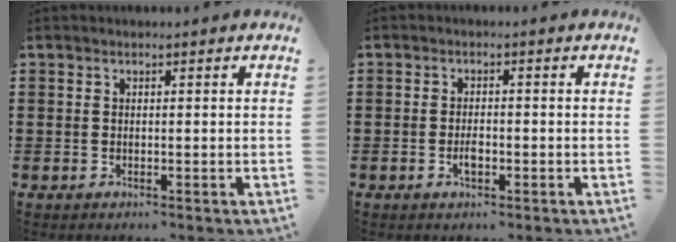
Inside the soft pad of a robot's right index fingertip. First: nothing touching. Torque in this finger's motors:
{"motor_torque": [0.67, 0.64, 0.02, 0.06]}